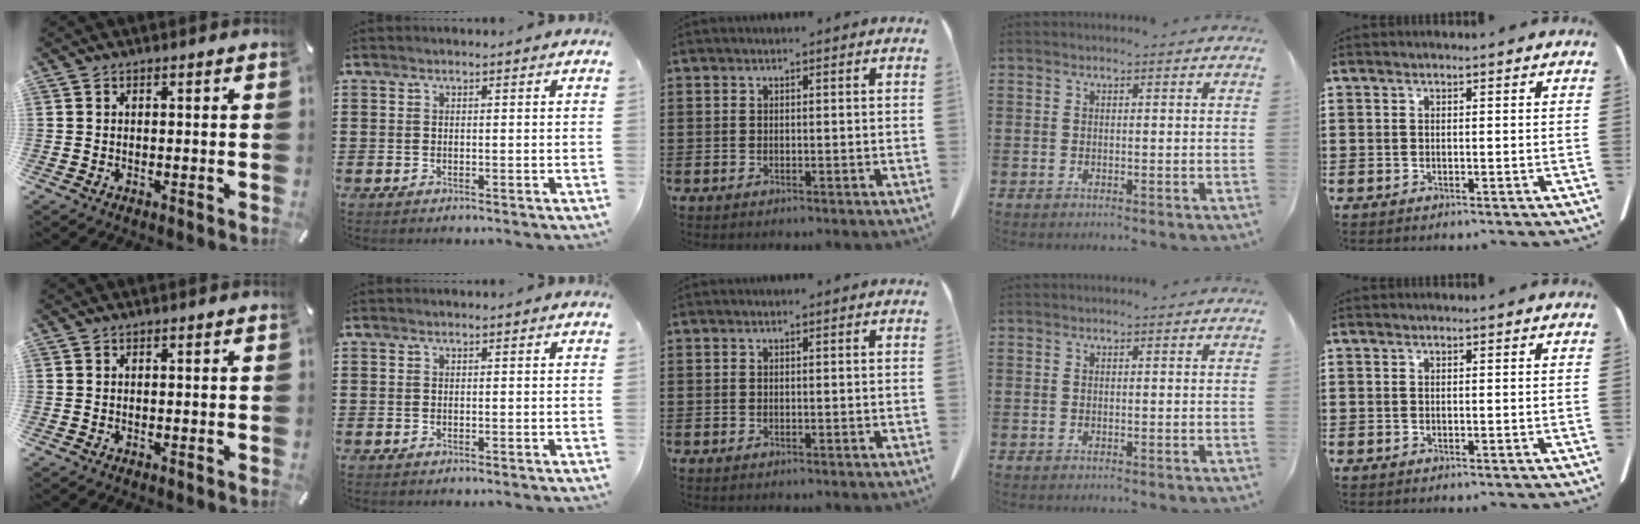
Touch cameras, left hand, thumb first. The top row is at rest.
{}